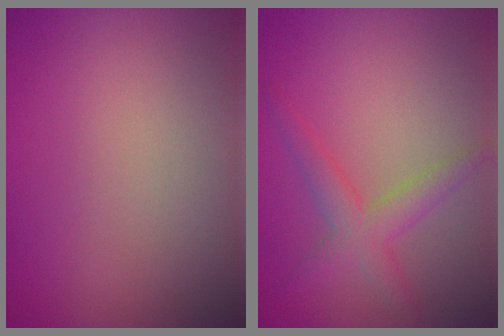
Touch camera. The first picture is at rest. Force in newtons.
{"total": 3.2, "press": 3.2, "slide": 0.1}